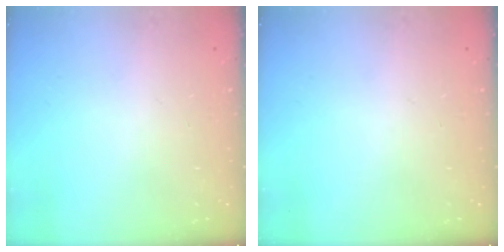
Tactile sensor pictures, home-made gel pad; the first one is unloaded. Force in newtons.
{"total": 0.0}